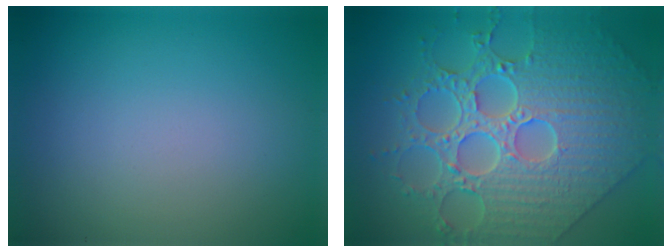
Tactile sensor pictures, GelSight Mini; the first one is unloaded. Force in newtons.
{"total": 9.4, "press": 7.1, "slide": 6.1}